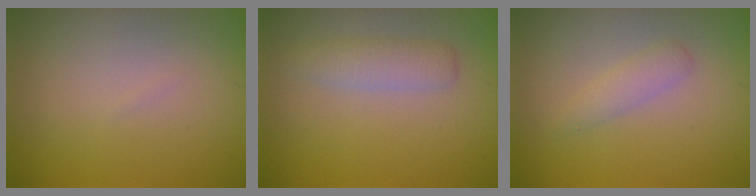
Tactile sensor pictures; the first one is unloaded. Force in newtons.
{"total": 2.2, "press": 2.2, "slide": 0.0}
{"total": 1.5, "press": 1.5, "slide": 0.1}